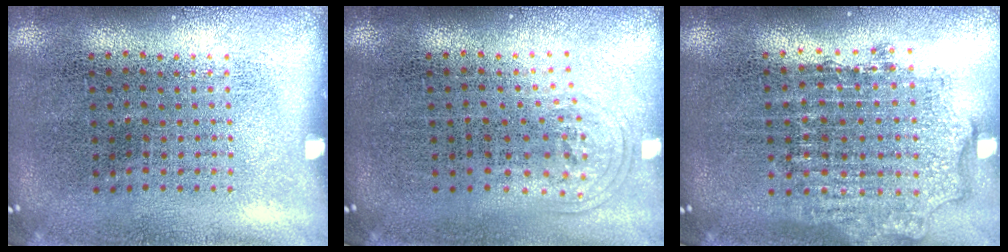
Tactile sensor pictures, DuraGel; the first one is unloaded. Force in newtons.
{"total": 0.9, "press": 0.6, "slide": 0.7}
{"total": 1.7, "press": 1.4, "slide": 1.0}